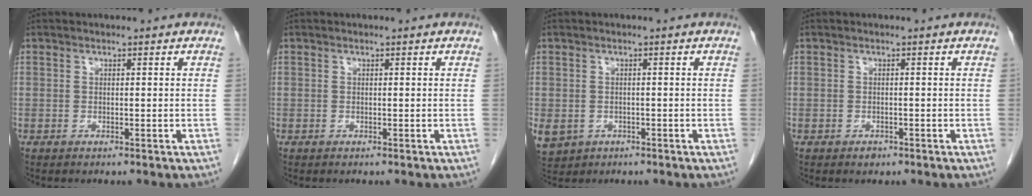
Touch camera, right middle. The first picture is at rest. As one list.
[{"total": 0.0}, {"total": 8.1, "force": [-3.3, 6.8, 2.9], "torque": [-0.088, -0.004, -0.043]}, {"total": 0.9, "force": [-0.6, 0.6, 0.4], "torque": [-0.006, 0.001, -0.007]}]